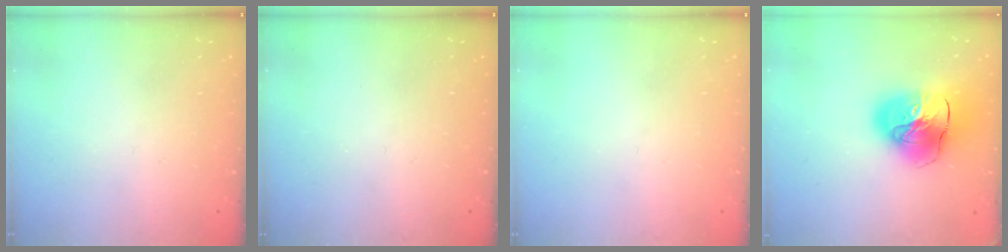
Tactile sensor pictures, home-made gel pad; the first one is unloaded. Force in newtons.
{"total": 0.0}
{"total": 0.0}
{"total": 17.4, "press": 17.2, "slide": 2.3}